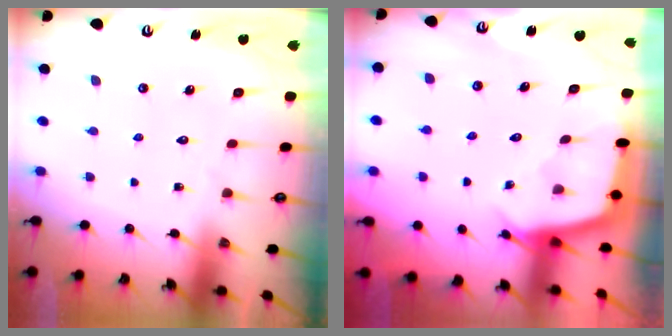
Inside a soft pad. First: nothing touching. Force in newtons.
{"total": 2.9, "press": 2.9, "slide": 0.3}